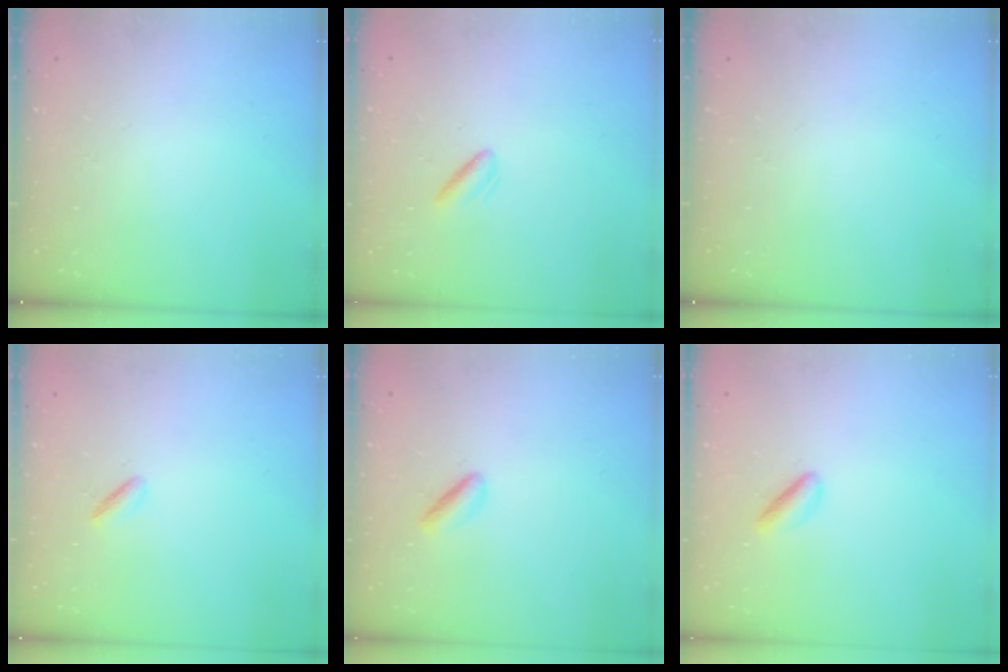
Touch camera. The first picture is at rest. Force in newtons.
{"total": 3.0, "press": 2.7, "slide": 1.3}
{"total": 0.0}
{"total": 2.0, "press": 1.8, "slide": 0.7}
{"total": 2.4, "press": 2.4, "slide": 0.4}
{"total": 2.3, "press": 2.3, "slide": 0.4}